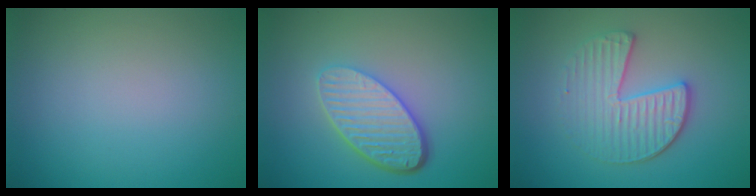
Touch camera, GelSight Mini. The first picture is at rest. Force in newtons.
{"total": 5.3, "press": 3.8, "slide": 3.7}
{"total": 3.8, "press": 3.4, "slide": 1.7}